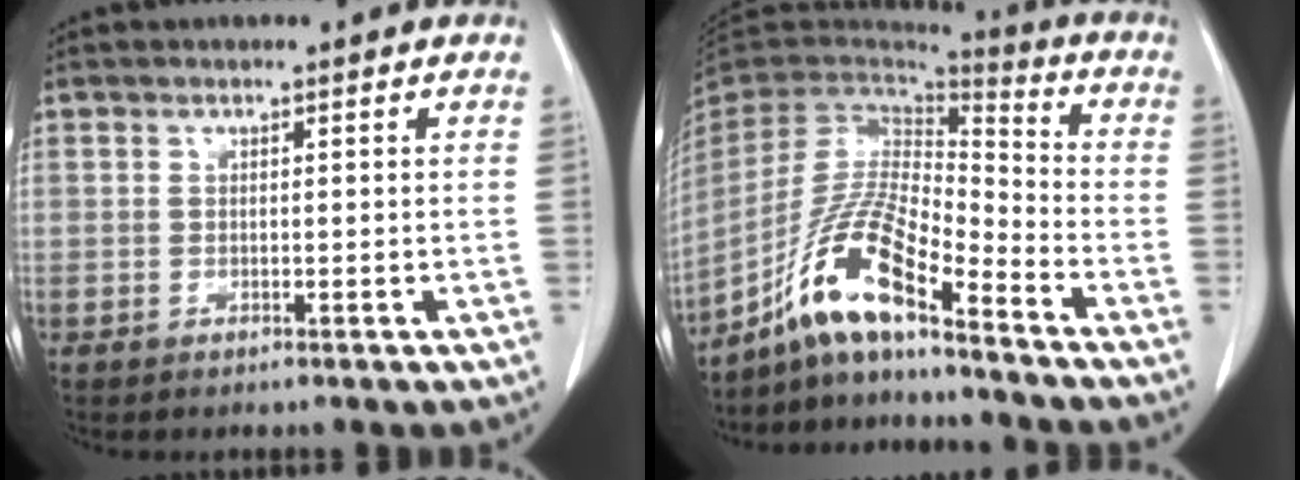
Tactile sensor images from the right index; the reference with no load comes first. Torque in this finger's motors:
{"motor_torque": [1.12, -1.02, 0.71, 0.16]}